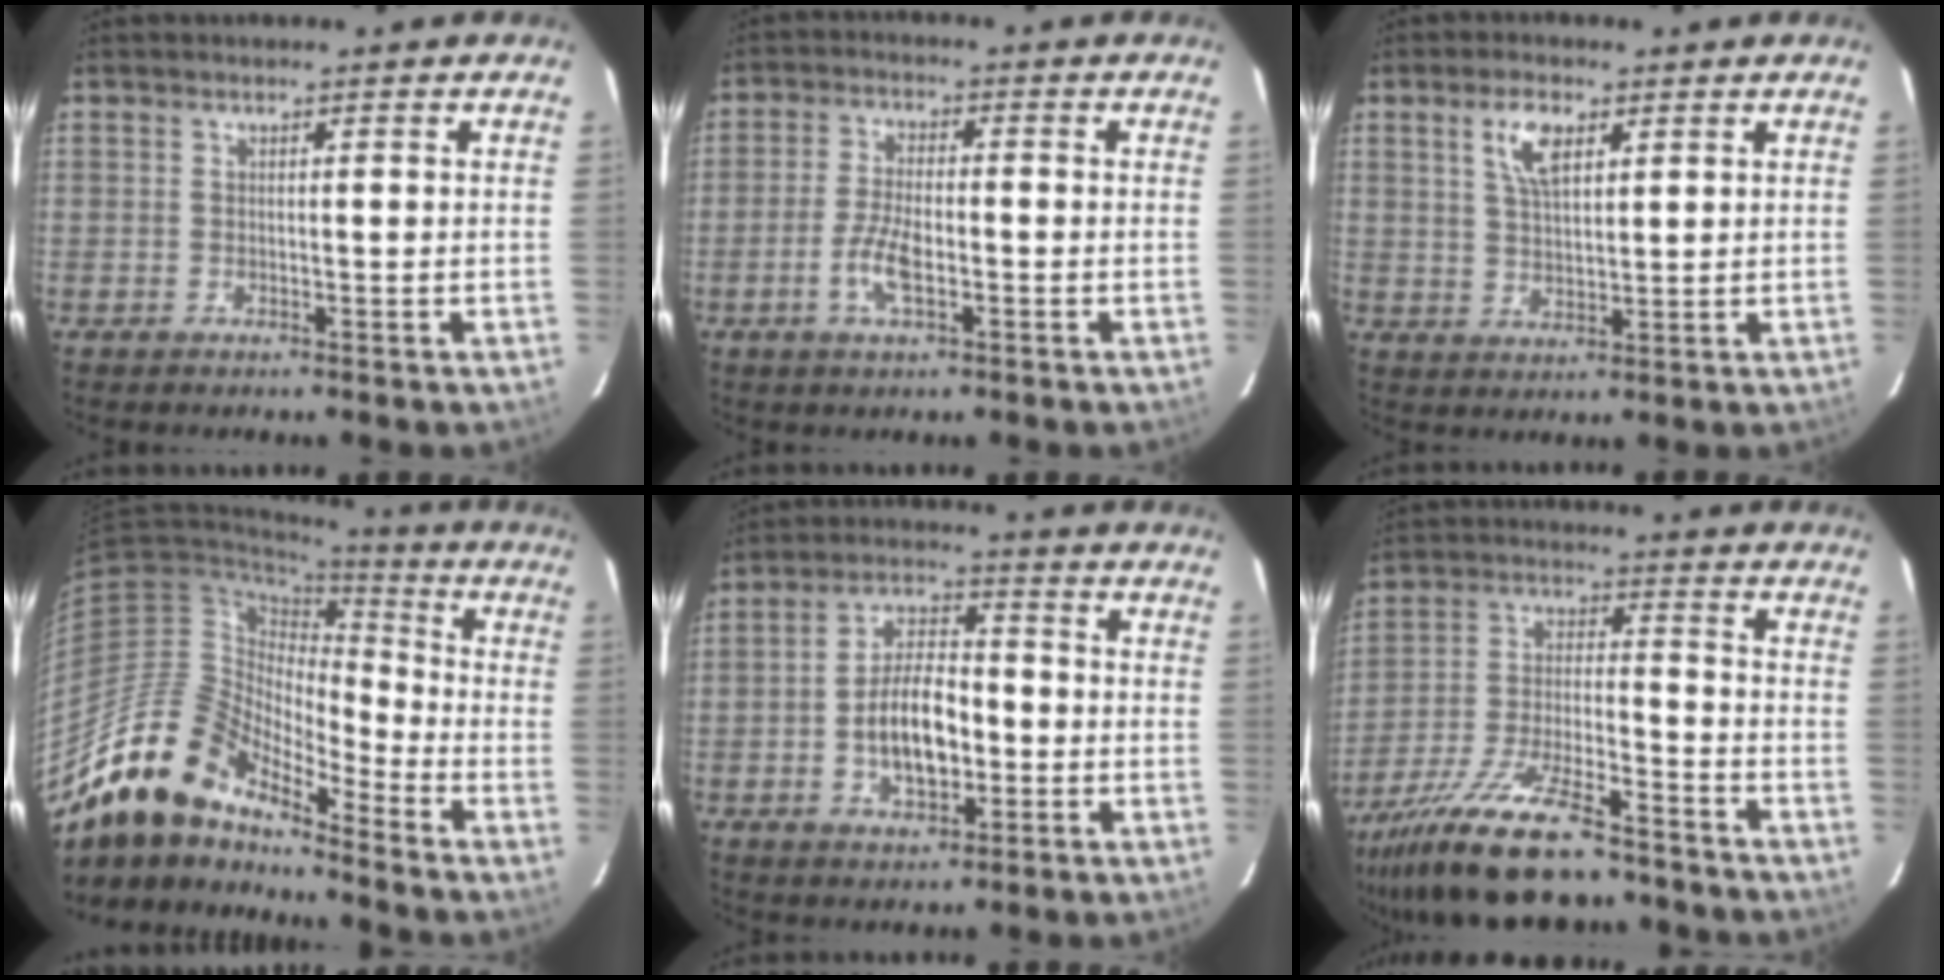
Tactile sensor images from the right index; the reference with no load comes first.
{"total": 6.0, "force": [-2.4, 2.2, 5.0], "torque": [-0.108, 0.002, -0.047]}
{"total": 5.9, "force": [2.9, 2.7, 4.5], "torque": [-0.083, 0.009, 0.057]}
{"total": 16.9, "force": [-14.4, 5.5, 7.1], "torque": [-0.130, -0.006, -0.279]}
{"total": 10.2, "force": [-2.5, 5.2, 8.4], "torque": [-0.158, 0.018, -0.038]}
{"total": 19.5, "force": [-15.3, 5.5, 10.8], "torque": [-0.219, -0.032, -0.256]}